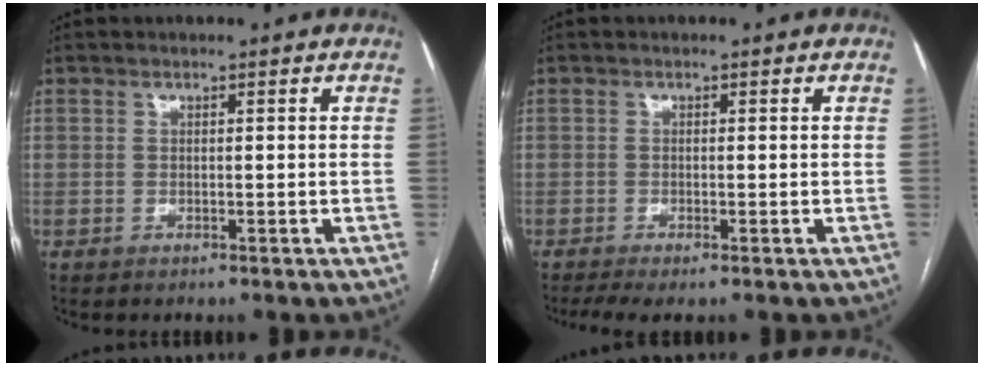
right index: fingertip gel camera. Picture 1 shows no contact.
{"total": 2.6, "force": [-1.7, 0.5, 1.9], "torque": [-0.038, -0.007, -0.031]}